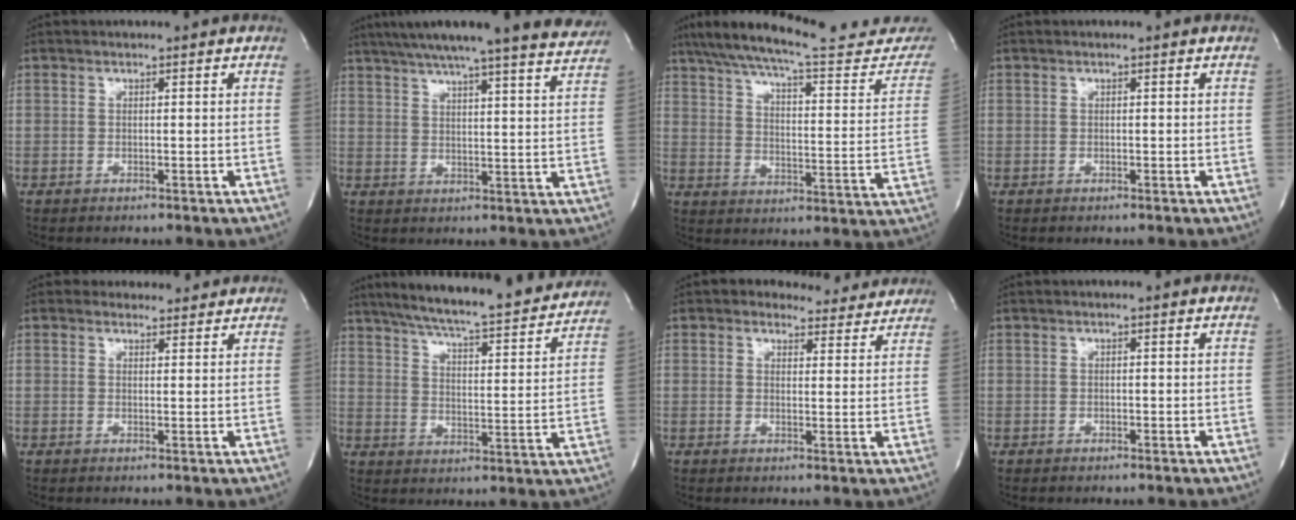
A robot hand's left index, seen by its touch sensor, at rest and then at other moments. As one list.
[{"total": 22.0, "force": [19.7, 0.9, 9.8], "torque": [-0.150, -0.037, 0.239]}, {"total": 26.0, "force": [22.6, 3.9, 12.2], "torque": [-0.185, -0.044, 0.289]}, {"total": 0.0}, {"total": 3.4, "force": [3.0, 1.6, -0.1], "torque": [0.005, 0.002, 0.030]}, {"total": 23.9, "force": [21.3, 2.5, 10.6], "torque": [-0.169, -0.032, 0.276]}, {"total": 6.7, "force": [6.0, 3.1, 0.4], "torque": [0.015, -0.001, 0.053]}, {"total": 0.5, "force": [-0.5, 0.0, -0.1], "torque": [0.004, -0.004, -0.010]}]